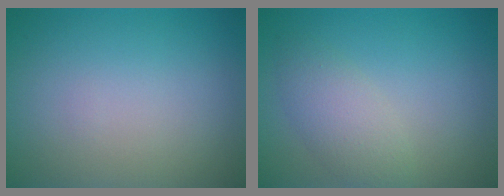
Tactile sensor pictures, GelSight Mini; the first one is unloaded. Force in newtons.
{"total": 2.9, "press": 2.9, "slide": 0.1}